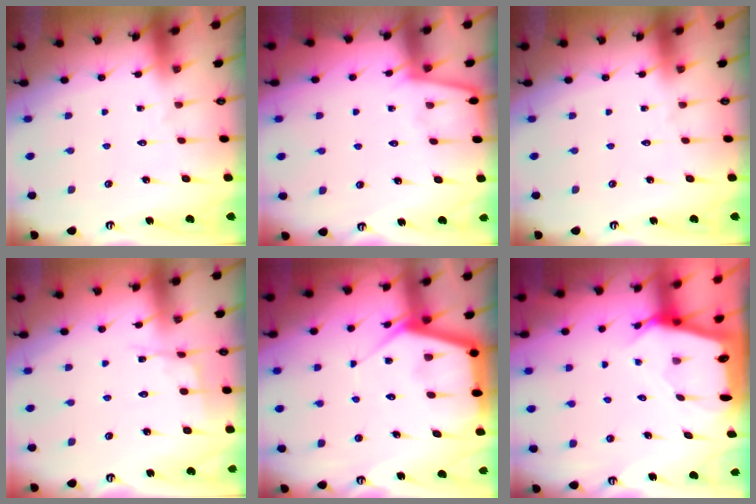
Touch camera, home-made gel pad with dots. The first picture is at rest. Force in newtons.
{"total": 3.4, "press": 3.4, "slide": 0.5}
{"total": 0.0}
{"total": 3.5, "press": 3.5, "slide": 0.4}
{"total": 8.2, "press": 8.2, "slide": 0.7}
{"total": 2.9, "press": 2.9, "slide": 0.2}